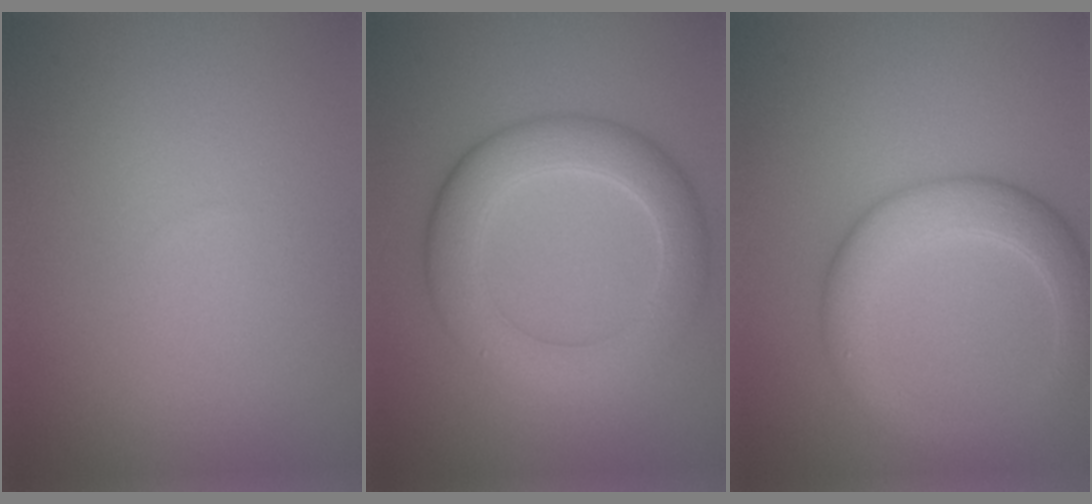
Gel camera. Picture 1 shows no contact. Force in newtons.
{"total": 5.9, "press": 5.9, "slide": 0.4}
{"total": 5.1, "press": 5.1, "slide": 0.4}